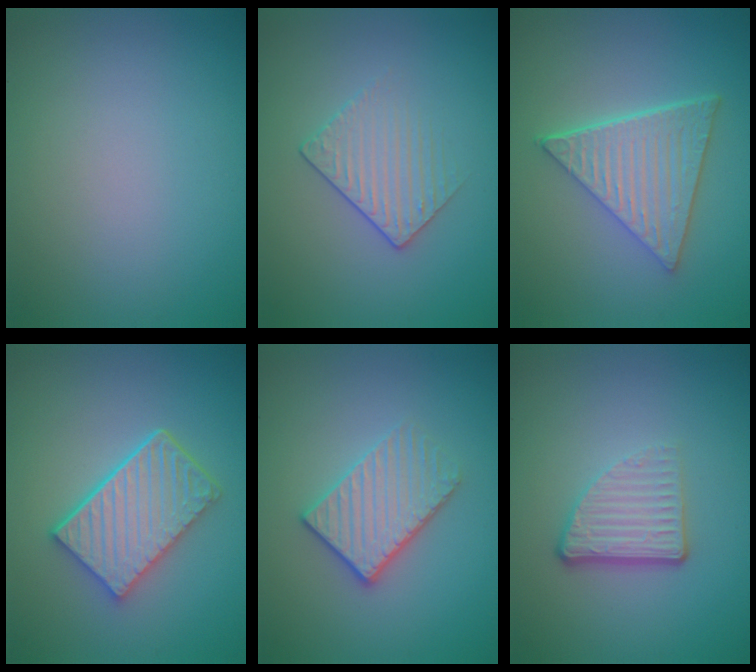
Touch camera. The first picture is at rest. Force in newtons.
{"total": 1.9, "press": 1.6, "slide": 1.0}
{"total": 6.1, "press": 4.5, "slide": 4.1}
{"total": 5.3, "press": 4.3, "slide": 3.2}
{"total": 3.6, "press": 3.1, "slide": 1.7}
{"total": 3.8, "press": 2.5, "slide": 2.9}